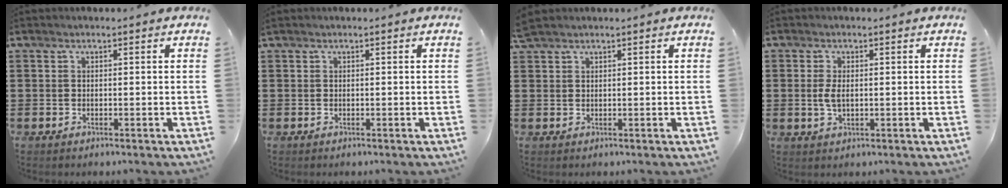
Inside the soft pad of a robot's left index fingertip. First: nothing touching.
{"total": 0.0}
{"total": 1.5, "force": [1.2, 0.2, 0.8], "torque": [-0.018, 0.002, 0.024]}
{"total": 2.9, "force": [0.2, 1.4, 2.5], "torque": [-0.067, -0.001, -0.003]}